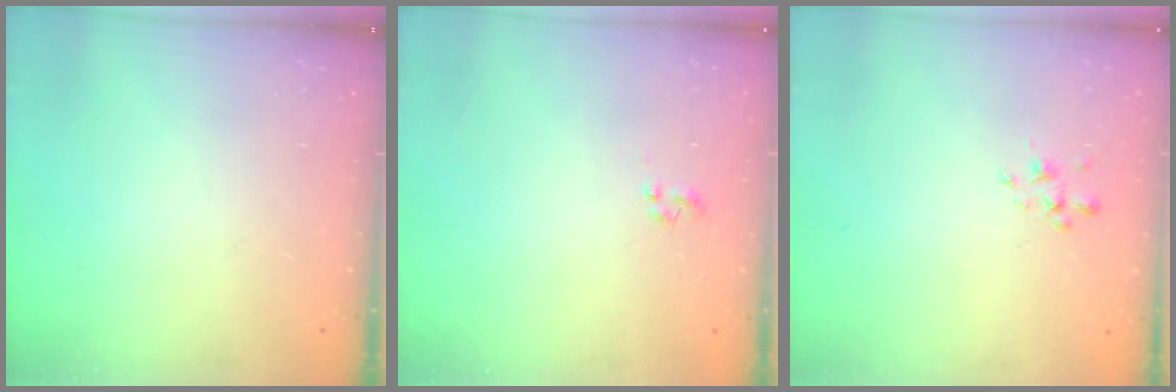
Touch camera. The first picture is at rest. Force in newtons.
{"total": 0.0}
{"total": 1.4, "press": 1.3, "slide": 0.6}